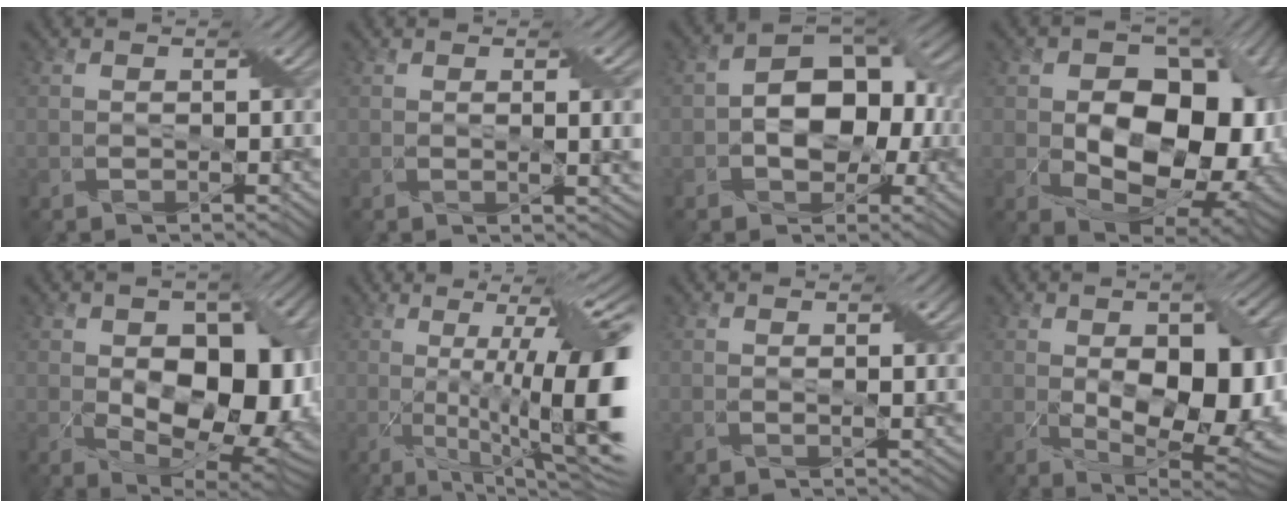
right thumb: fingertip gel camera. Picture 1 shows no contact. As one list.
[{"total": 3.5, "force": [0.6, 0.6, 3.4], "torque": [-0.048, 0.002, 0.011]}, {"total": 8.4, "force": [-0.6, 5.8, 6.0], "torque": [-0.085, 0.010, -0.016]}, {"total": 15.9, "force": [-1.1, 11.1, 11.3], "torque": [-0.144, -0.022, -0.006]}, {"total": 15.2, "force": [-1.3, 9.3, 11.9], "torque": [-0.157, -0.030, 0.003]}, {"total": 16.9, "force": [0.0, 4.2, 16.3], "torque": [-0.219, 0.008, 0.013]}, {"total": 1.1, "force": [0.6, -0.1, 0.9], "torque": [-0.012, 0.001, 0.007]}, {"total": 15.1, "force": [-0.9, 8.0, 12.8], "torque": [-0.187, -0.030, 0.009]}]